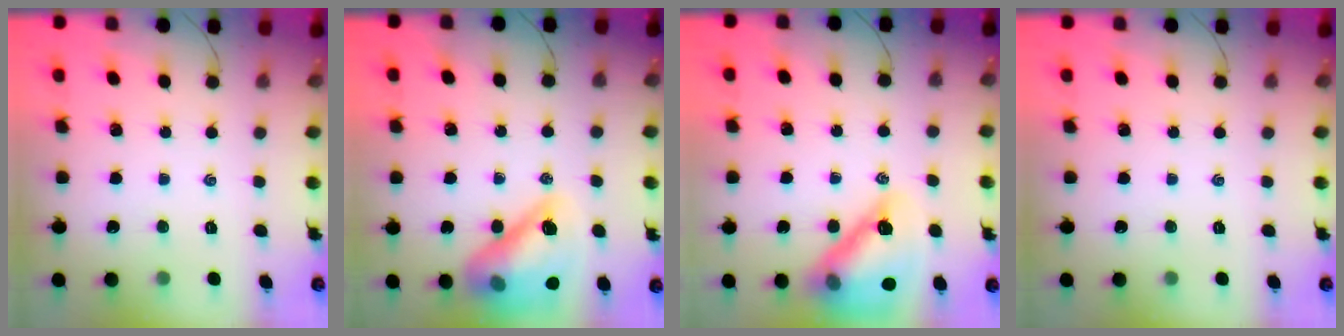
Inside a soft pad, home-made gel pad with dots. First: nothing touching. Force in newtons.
{"total": 17.6, "press": 17.1, "slide": 3.9}
{"total": 20.5, "press": 20.2, "slide": 3.4}
{"total": 0.0}